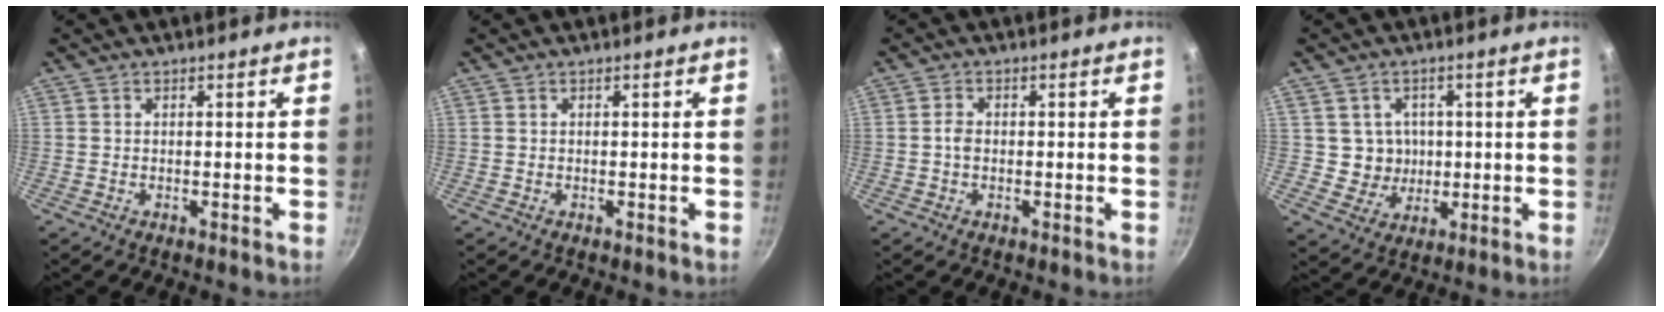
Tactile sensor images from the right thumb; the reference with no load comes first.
{"total": 0.0}
{"total": 2.0, "force": [-0.2, 1.4, 1.4], "torque": [-0.026, 0.006, -0.007]}
{"total": 5.8, "force": [0.5, 5.6, 1.3], "torque": [0.010, 0.003, 0.015]}